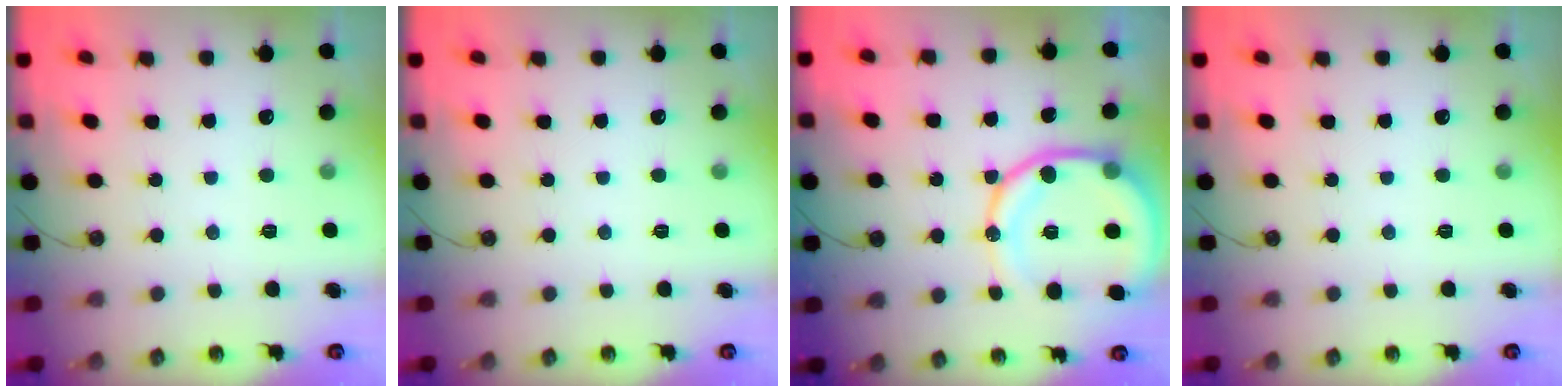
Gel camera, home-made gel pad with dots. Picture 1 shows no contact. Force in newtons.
{"total": 0.0}
{"total": 15.5, "press": 15.4, "slide": 2.1}
{"total": 0.0}